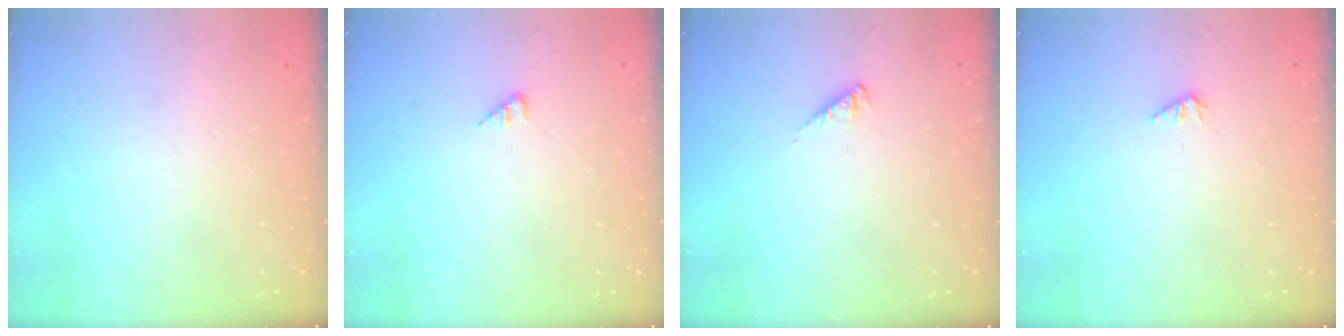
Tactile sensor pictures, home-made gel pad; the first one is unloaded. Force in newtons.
{"total": 1.0, "press": 0.9, "slide": 0.2}
{"total": 3.0, "press": 2.9, "slide": 0.5}
{"total": 1.1, "press": 1.1, "slide": 0.1}